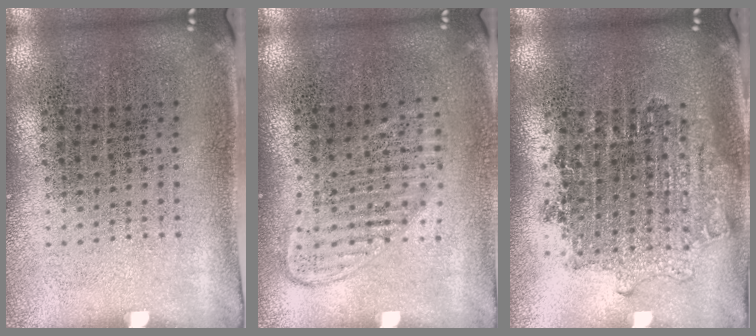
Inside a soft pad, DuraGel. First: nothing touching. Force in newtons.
{"total": 1.4, "press": 1.2, "slide": 0.6}
{"total": 1.7, "press": 1.4, "slide": 1.0}